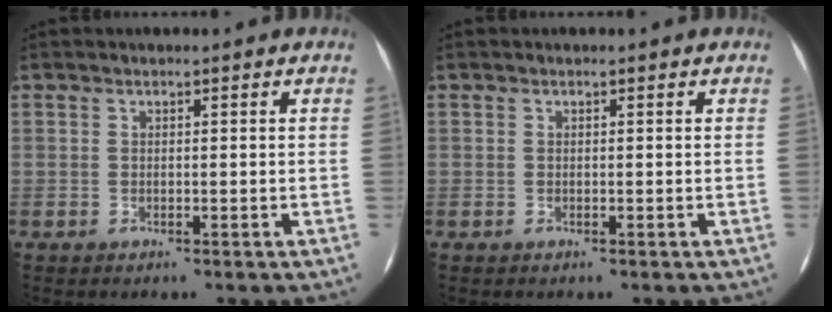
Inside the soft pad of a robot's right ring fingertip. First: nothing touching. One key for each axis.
{"total": 0.0}